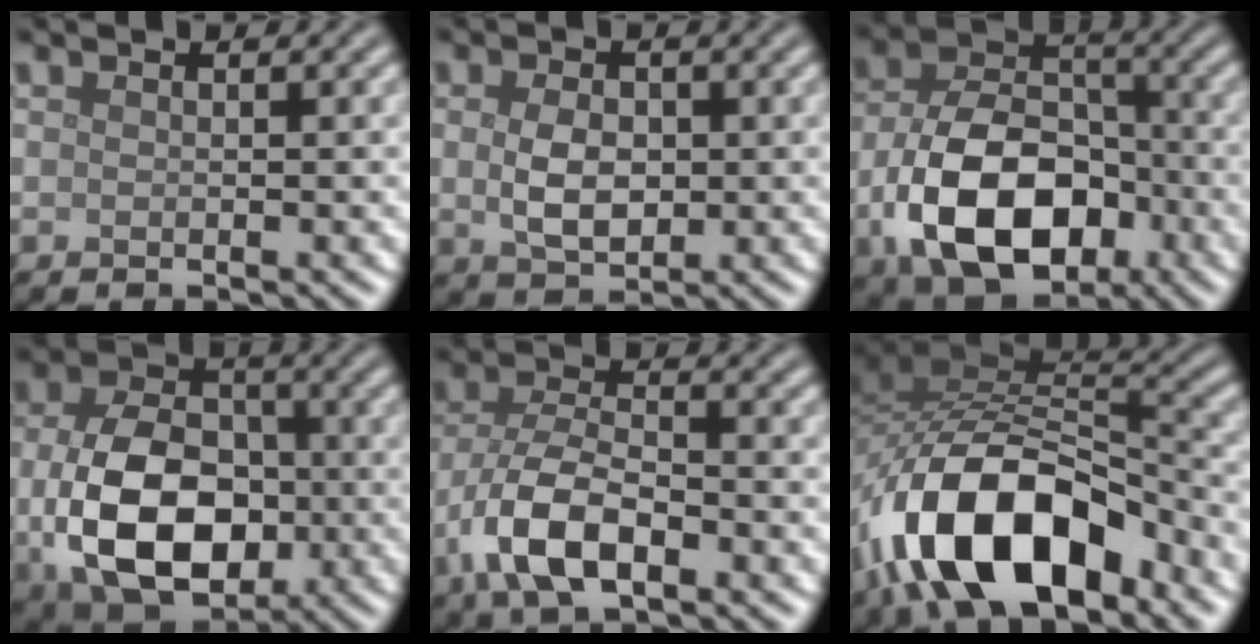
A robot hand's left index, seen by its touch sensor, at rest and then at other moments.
{"total": 3.6, "force": [0.0, 2.4, 2.7], "torque": [-0.056, -0.001, 0.002]}
{"total": 11.5, "force": [-4.0, 7.3, 7.9], "torque": [-0.154, -0.011, -0.072]}
{"total": 11.7, "force": [-1.5, 8.0, 8.4], "torque": [-0.167, -0.027, -0.017]}
{"total": 7.1, "force": [-3.2, 3.3, 5.4], "torque": [-0.108, -0.001, -0.072]}
{"total": 13.1, "force": [-7.0, 6.6, 8.9], "torque": [-0.158, -0.006, -0.135]}